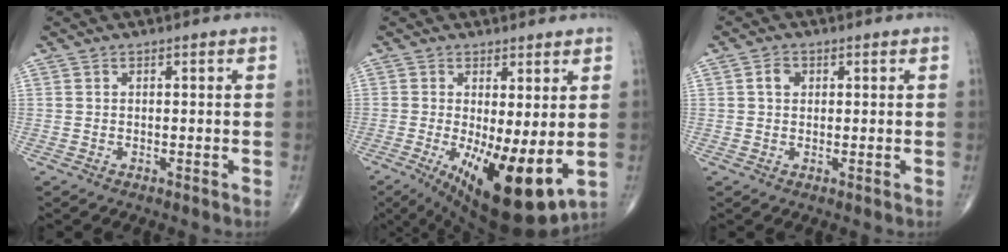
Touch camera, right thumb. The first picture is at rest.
{"total": 14.3, "force": [-2.2, 4.6, 13.3], "torque": [-0.210, -0.033, -0.017]}
{"total": 2.2, "force": [0.6, 1.7, 1.3], "torque": [-0.016, 0.003, 0.008]}